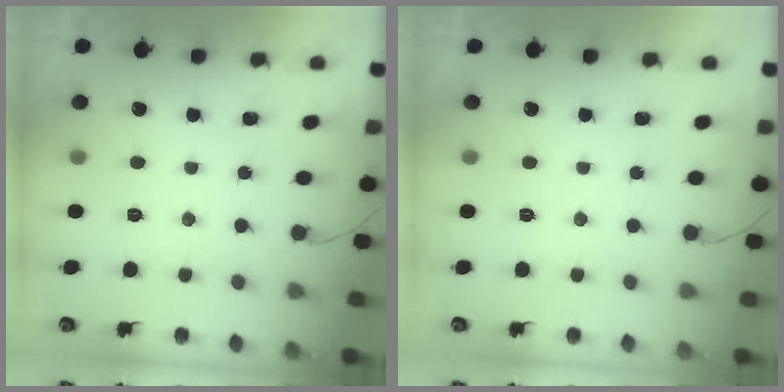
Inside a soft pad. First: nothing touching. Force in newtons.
{"total": 0.0}